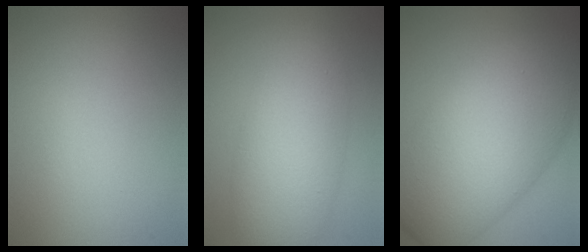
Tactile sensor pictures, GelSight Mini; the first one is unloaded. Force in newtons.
{"total": 6.9, "press": 6.9, "slide": 0.1}
{"total": 12.2, "press": 12.2, "slide": 0.3}